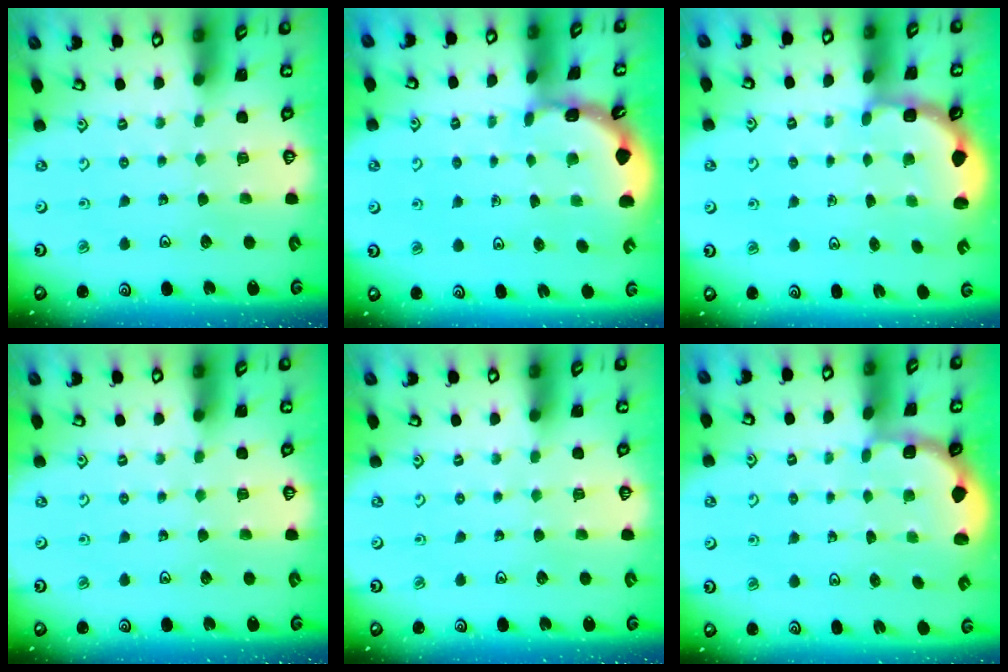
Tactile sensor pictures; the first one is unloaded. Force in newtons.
{"total": 1.9, "press": 1.9, "slide": 0.1}
{"total": 2.7, "press": 2.3, "slide": 1.4}
{"total": 0.0}
{"total": 0.0}
{"total": 1.8, "press": 1.6, "slide": 0.7}